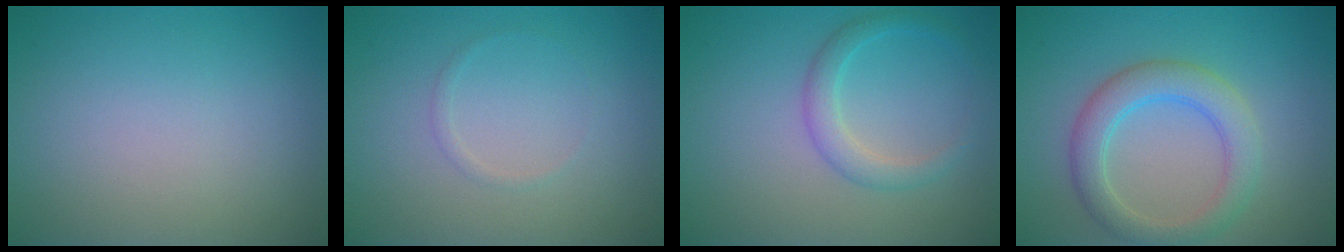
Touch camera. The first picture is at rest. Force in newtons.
{"total": 0.6, "press": 0.6, "slide": 0.1}
{"total": 2.3, "press": 2.3, "slide": 0.2}
{"total": 4.3, "press": 4.3, "slide": 0.0}